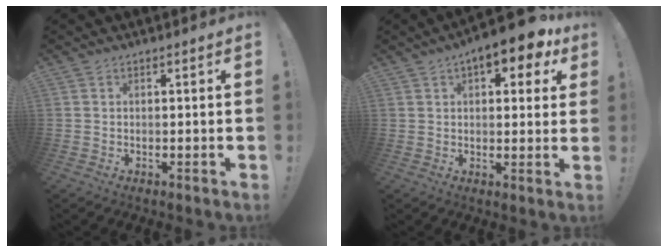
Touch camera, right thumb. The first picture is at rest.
{"total": 10.1, "force": [6.1, 3.8, 7.0], "torque": [-0.082, -0.036, 0.100]}